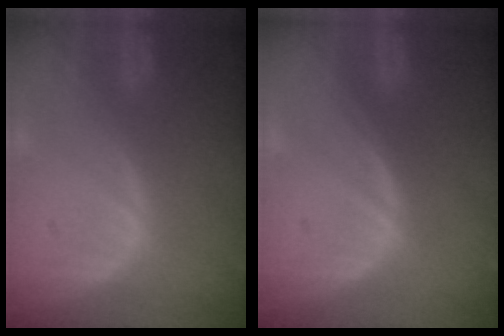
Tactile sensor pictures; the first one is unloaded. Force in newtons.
{"total": 0.0}